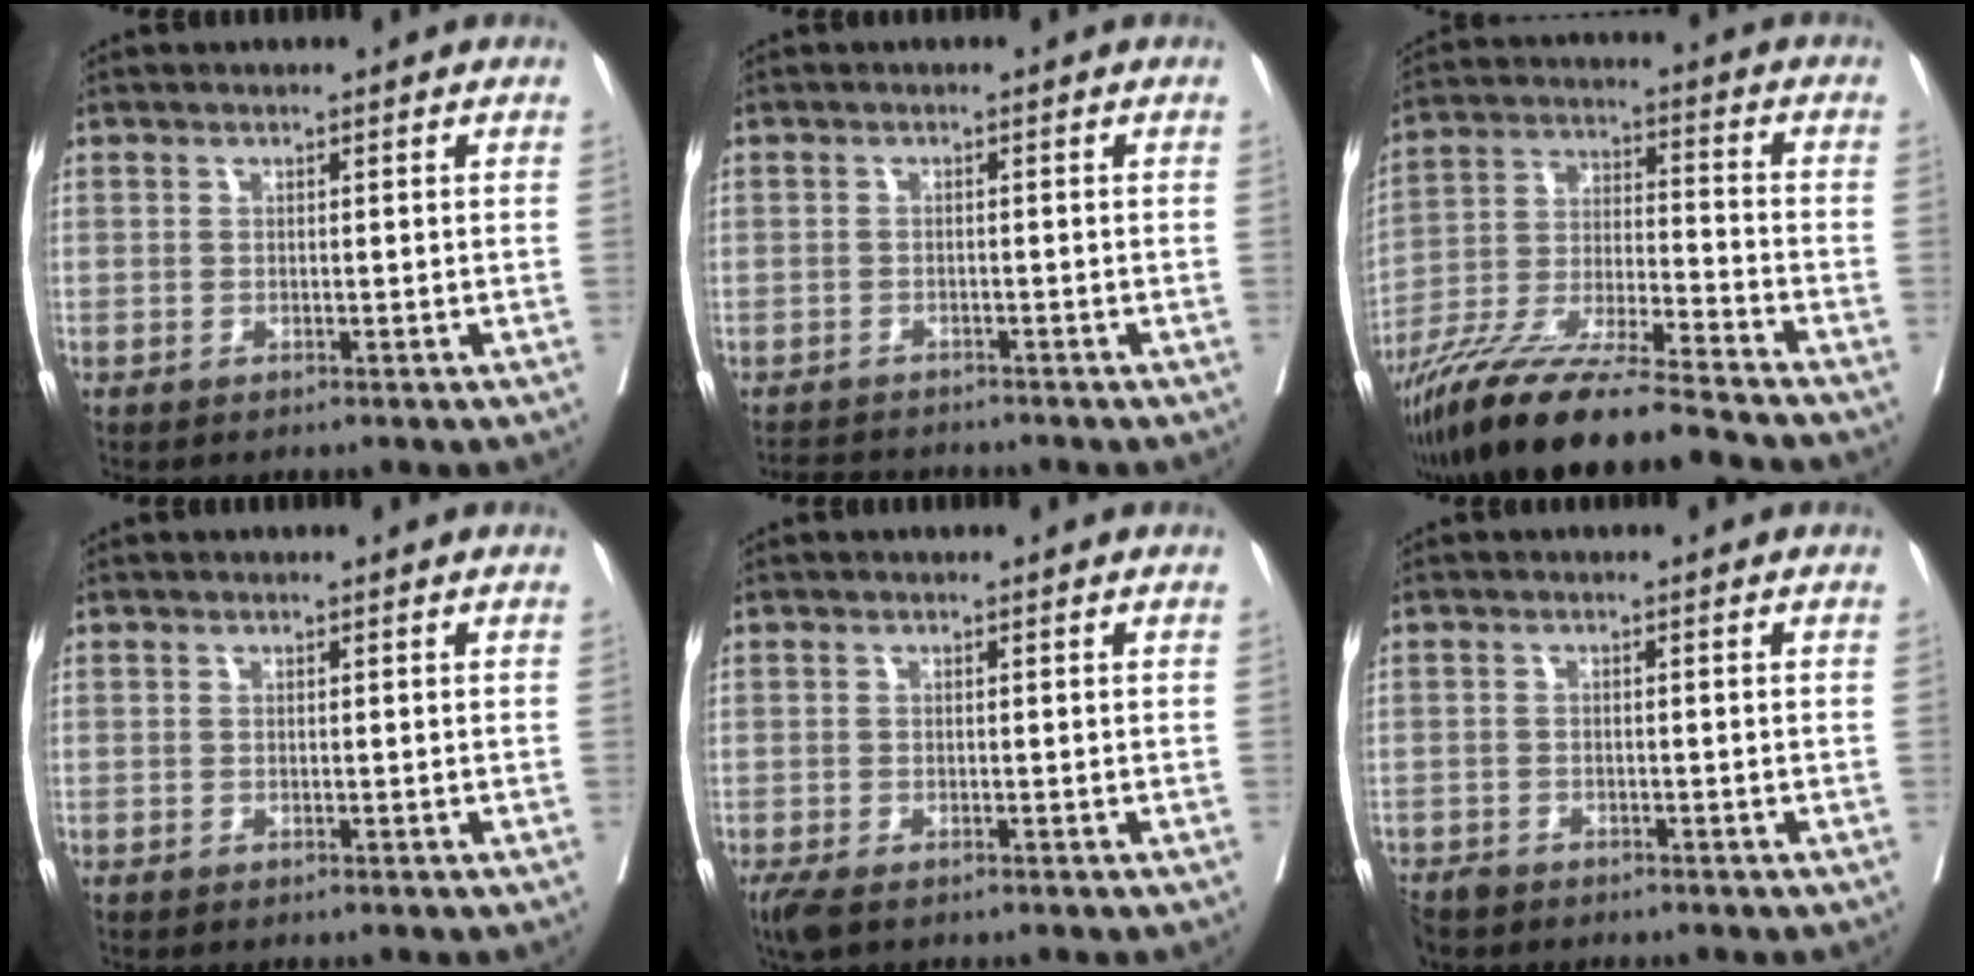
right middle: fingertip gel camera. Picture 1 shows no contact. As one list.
[{"total": 3.6, "force": [-3.6, 0.7, 0.1], "torque": [0.002, -0.011, -0.060]}, {"total": 16.9, "force": [-14.2, -0.3, 9.1], "torque": [-0.185, -0.032, -0.260]}, {"total": 0.0}, {"total": 3.1, "force": [-2.1, 1.2, 2.0], "torque": [-0.044, -0.012, -0.036]}, {"total": 3.7, "force": [-3.3, 1.5, 0.8], "torque": [-0.012, -0.006, -0.057]}]